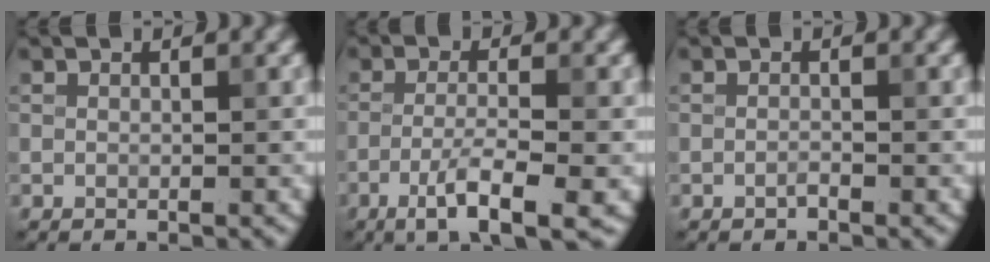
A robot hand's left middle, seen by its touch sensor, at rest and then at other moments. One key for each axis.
{"total": 5.1, "fx": -2.4, "fy": 0.9, "fz": 4.4, "tx": -0.078, "ty": -0.001, "tz": -0.045}
{"total": 0.5, "fx": -0.4, "fy": 0.1, "fz": 0.3, "tx": -0.005, "ty": 0.002, "tz": -0.010}